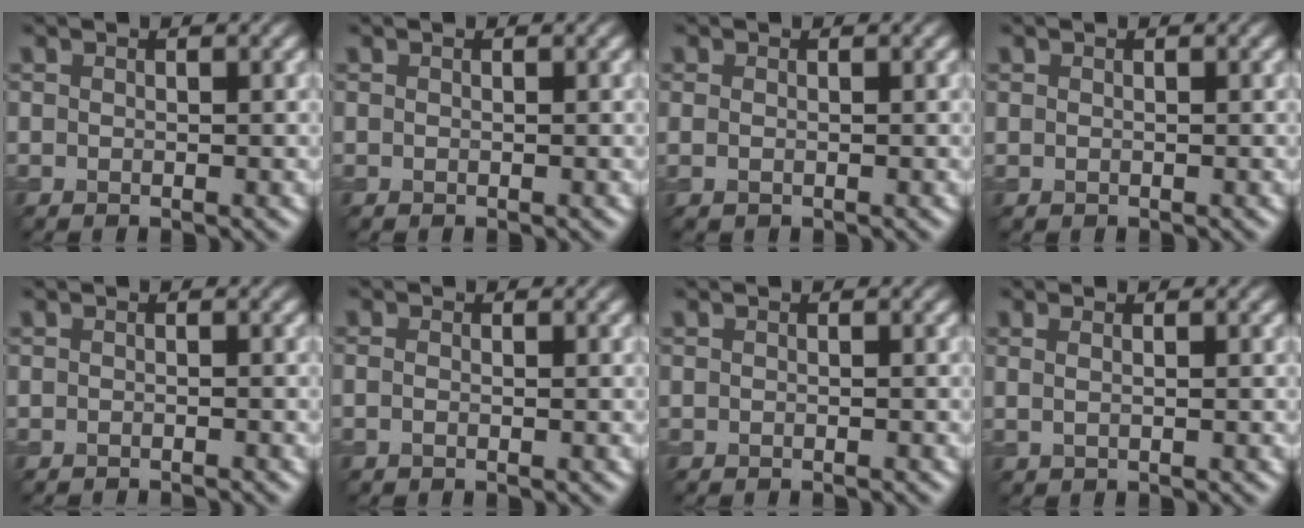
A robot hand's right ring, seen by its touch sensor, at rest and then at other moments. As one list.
[{"total": 0.0}, {"total": 0.8, "force": [0.0, 0.4, 0.7], "torque": [-0.015, -0.004, 0.001]}, {"total": 0.0}, {"total": 1.2, "force": [-1.1, 0.2, 0.4], "torque": [0.005, -0.004, -0.017]}, {"total": 0.6, "force": [-0.2, 0.3, 0.5], "torque": [-0.013, -0.006, -0.006]}, {"total": 0.5, "force": [-0.4, 0.1, 0.2], "torque": [0.001, 0.000, -0.007]}, {"total": 1.3, "force": [0.4, 0.6, 1.1], "torque": [-0.018, -0.006, 0.001]}]